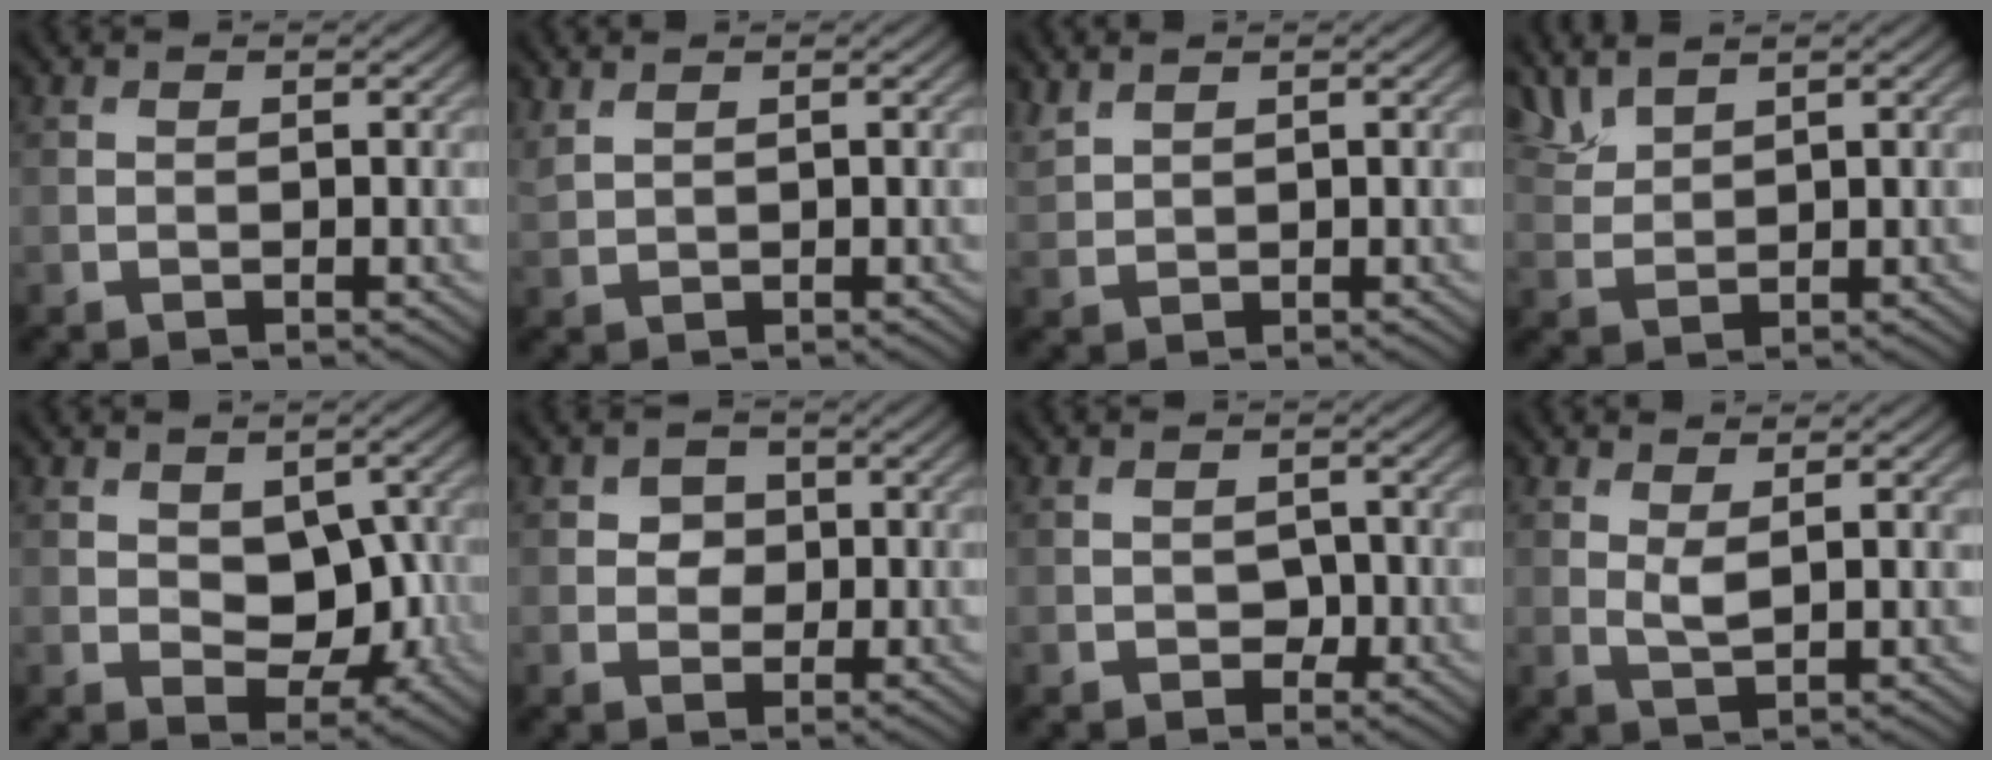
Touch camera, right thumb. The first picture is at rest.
{"total": 1.5, "force": [1.3, 0.5, 0.6], "torque": [-0.021, 0.004, 0.033]}
{"total": 1.9, "force": [1.8, 0.4, 0.6], "torque": [-0.020, 0.006, 0.047]}
{"total": 3.8, "force": [3.3, 0.9, 1.7], "torque": [-0.050, 0.011, 0.075]}
{"total": 6.3, "force": [0.0, 4.2, 4.8], "torque": [-0.076, -0.011, 0.006]}
{"total": 2.9, "force": [0.6, 2.5, 1.2], "torque": [-0.014, 0.000, -0.001]}
{"total": 1.4, "force": [-0.6, 1.1, 0.7], "torque": [-0.007, -0.004, -0.009]}
{"total": 2.6, "force": [1.1, 0.5, 2.2], "torque": [-0.046, -0.006, 0.025]}